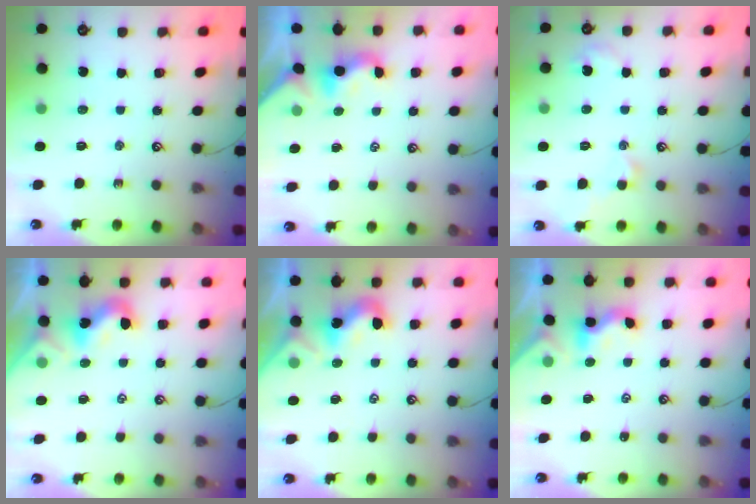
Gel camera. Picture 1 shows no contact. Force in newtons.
{"total": 2.0, "press": 1.9, "slide": 0.5}
{"total": 1.6, "press": 1.5, "slide": 0.3}
{"total": 2.0, "press": 2.0, "slide": 0.4}
{"total": 1.8, "press": 1.7, "slide": 0.5}
{"total": 2.3, "press": 2.3, "slide": 0.1}